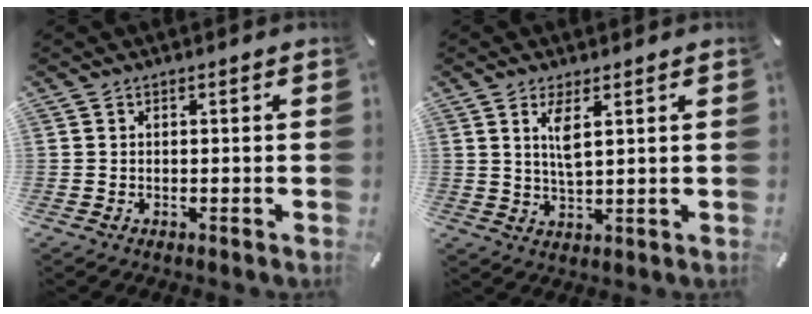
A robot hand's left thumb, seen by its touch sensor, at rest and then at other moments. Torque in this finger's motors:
{"motor_torque": [1.03, 0.38, 0.42, -0.49, 0.07]}